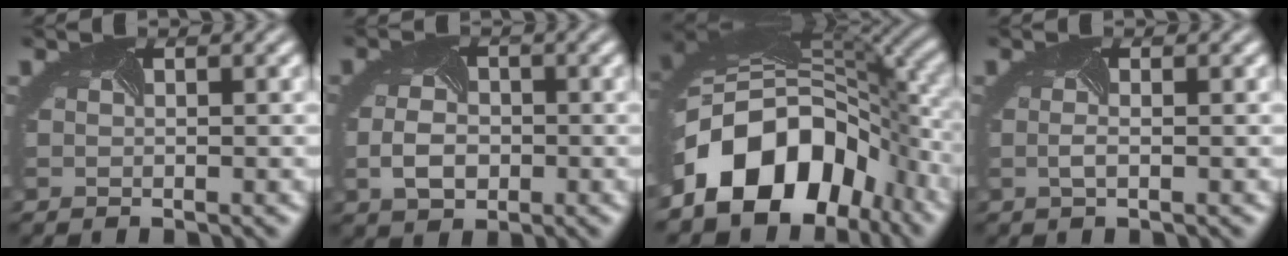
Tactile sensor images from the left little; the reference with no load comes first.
{"total": 3.3, "force": [-1.1, 2.3, 2.0], "torque": [-0.049, -0.004, -0.013]}
{"total": 13.0, "force": [-5.6, 8.8, 7.8], "torque": [-0.154, -0.003, -0.097]}
{"total": 1.0, "force": [-0.6, 0.1, 0.7], "torque": [-0.019, 0.000, -0.008]}